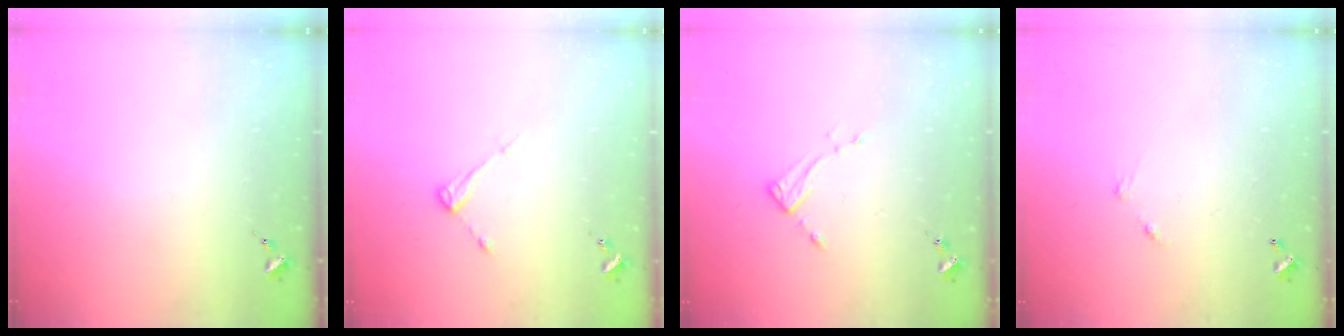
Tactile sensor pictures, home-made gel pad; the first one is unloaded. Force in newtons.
{"total": 4.7, "press": 4.7, "slide": 0.4}
{"total": 3.9, "press": 3.9, "slide": 0.2}
{"total": 4.9, "press": 4.9, "slide": 0.3}